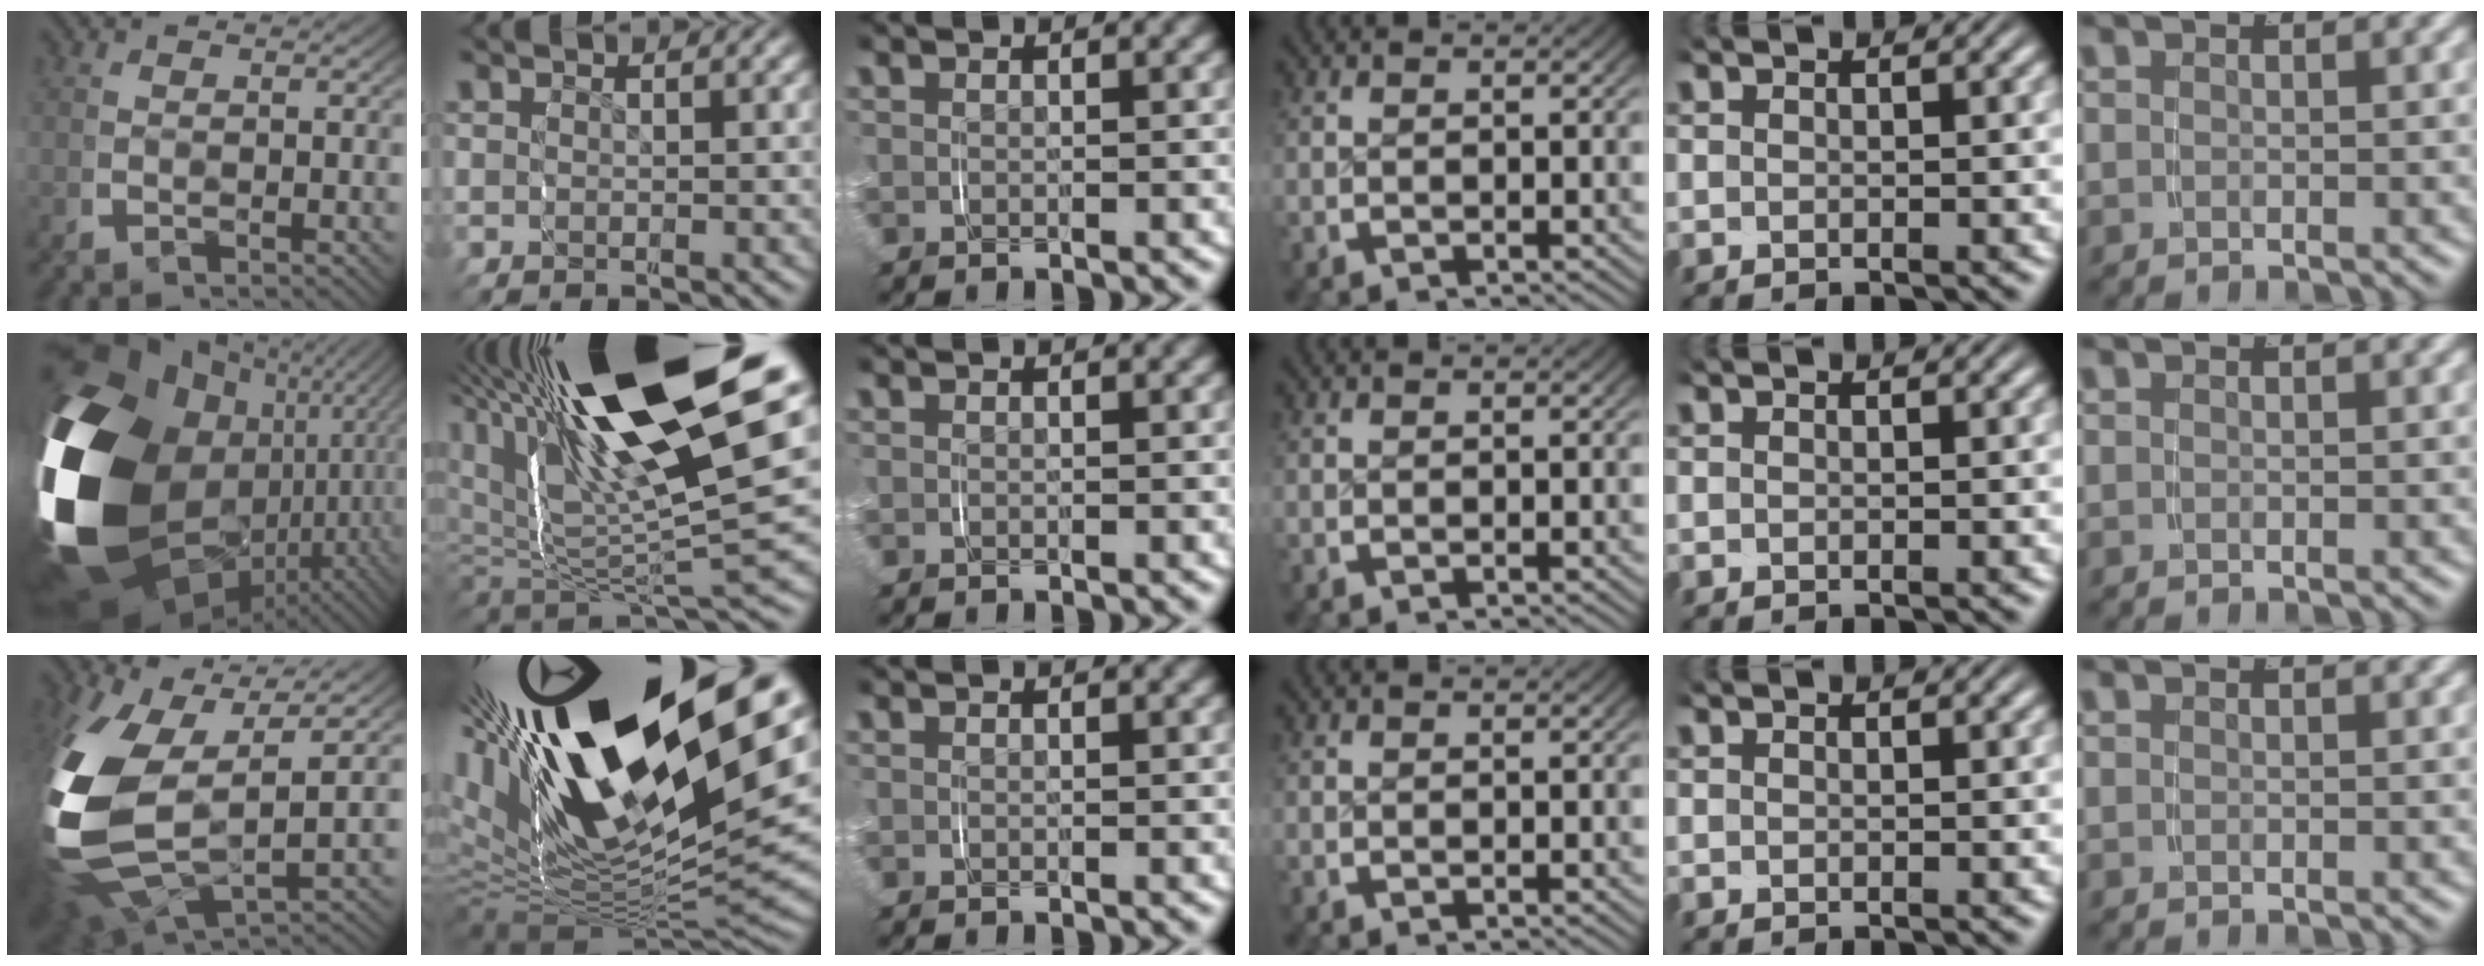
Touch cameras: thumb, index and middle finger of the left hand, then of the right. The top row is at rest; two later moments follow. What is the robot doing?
{"motion": "grasp_and_lifting", "object": "knife"}